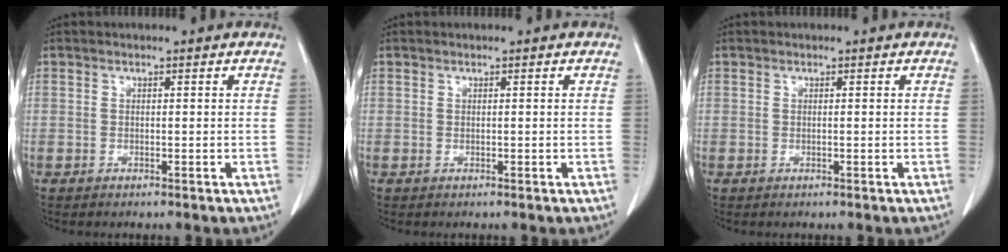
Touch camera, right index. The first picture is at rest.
{"total": 0.0}
{"total": 0.0}